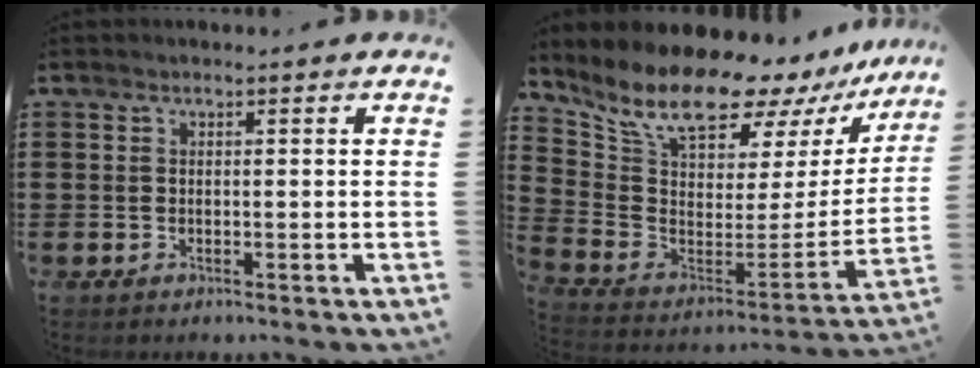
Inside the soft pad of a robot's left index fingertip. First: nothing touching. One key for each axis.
{"total": 14.5, "fx": 12.4, "fy": 4.4, "fz": 6.0, "tx": -0.145, "ty": -0.090, "tz": 0.213}